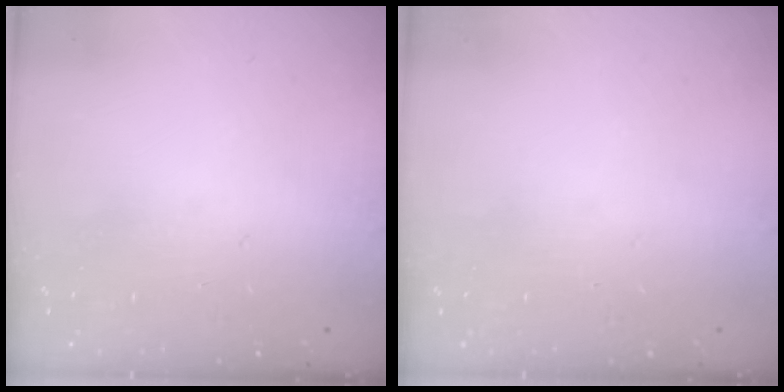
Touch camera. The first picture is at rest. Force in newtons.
{"total": 0.0}